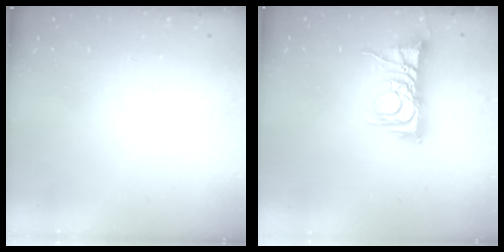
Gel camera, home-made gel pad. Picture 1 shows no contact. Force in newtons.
{"total": 9.7, "press": 9.7, "slide": 0.6}